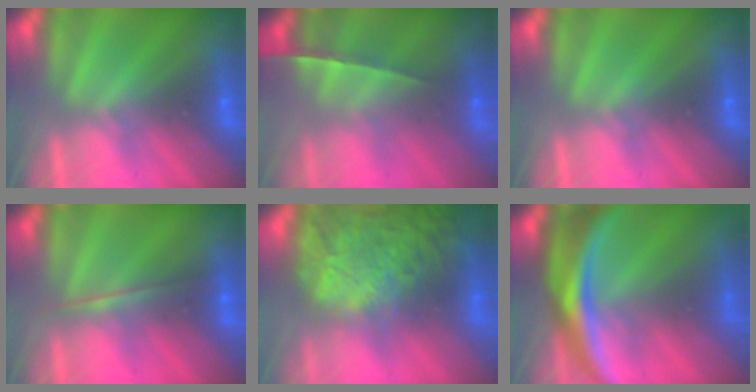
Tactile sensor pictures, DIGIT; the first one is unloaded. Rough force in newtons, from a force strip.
{"total": 1.4}
{"total": 0.0}
{"total": 1.7}
{"total": 10.8}
{"total": 8.0}